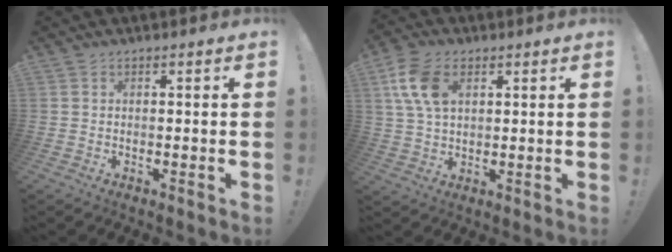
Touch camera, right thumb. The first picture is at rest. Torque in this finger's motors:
{"motor_torque": [0.82, 2.13, 1.01, 0.05, 0.03]}